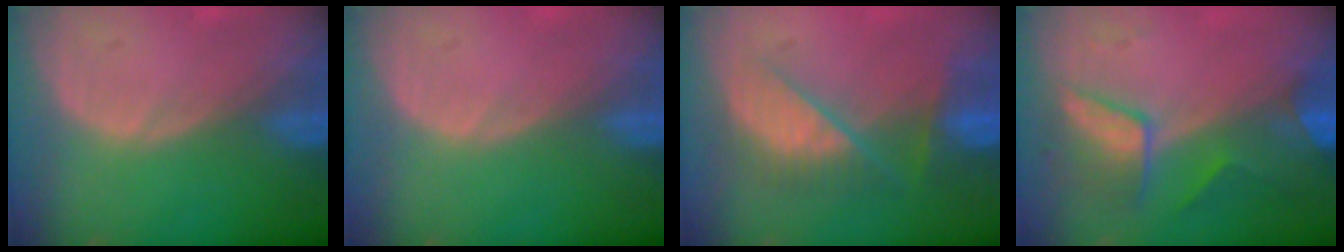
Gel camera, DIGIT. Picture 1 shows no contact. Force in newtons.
{"total": 0.0}
{"total": 7.2, "press": 7.2, "slide": 0.5}
{"total": 7.4, "press": 6.7, "slide": 3.3}